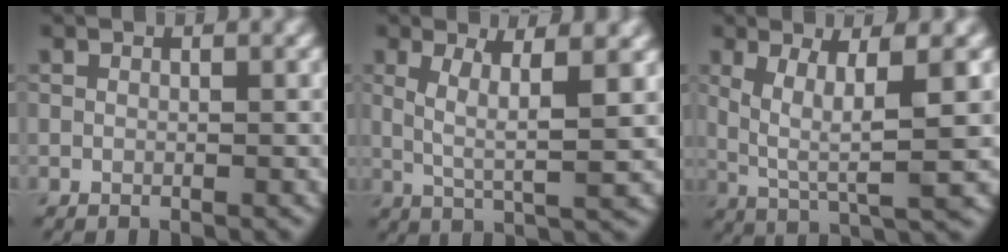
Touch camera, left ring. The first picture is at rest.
{"total": 4.7, "force": [1.4, 1.0, 4.4], "torque": [-0.085, -0.002, 0.028]}
{"total": 5.7, "force": [1.1, 1.1, 5.5], "torque": [-0.106, -0.003, 0.025]}